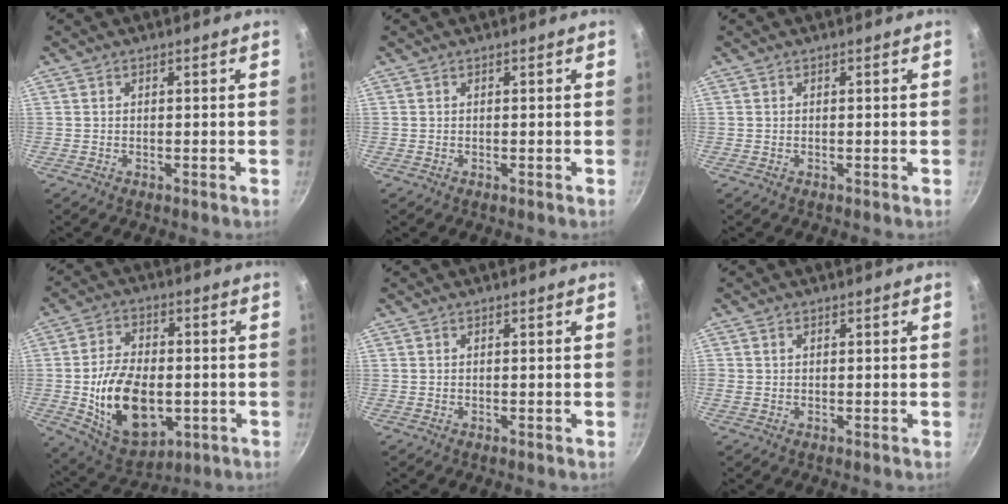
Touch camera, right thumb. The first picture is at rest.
{"total": 0.0}
{"total": 0.0}
{"total": 17.7, "force": [-2.7, 11.0, 13.6], "torque": [-0.221, 0.008, -0.029]}
{"total": 0.0}
{"total": 1.0, "force": [0.3, 0.8, 0.5], "torque": [-0.006, 0.003, 0.004]}